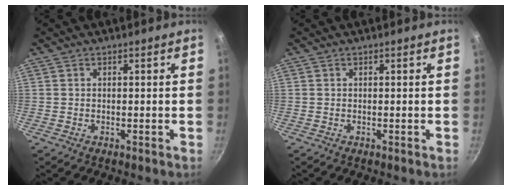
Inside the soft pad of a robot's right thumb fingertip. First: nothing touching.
{"total": 0.0}